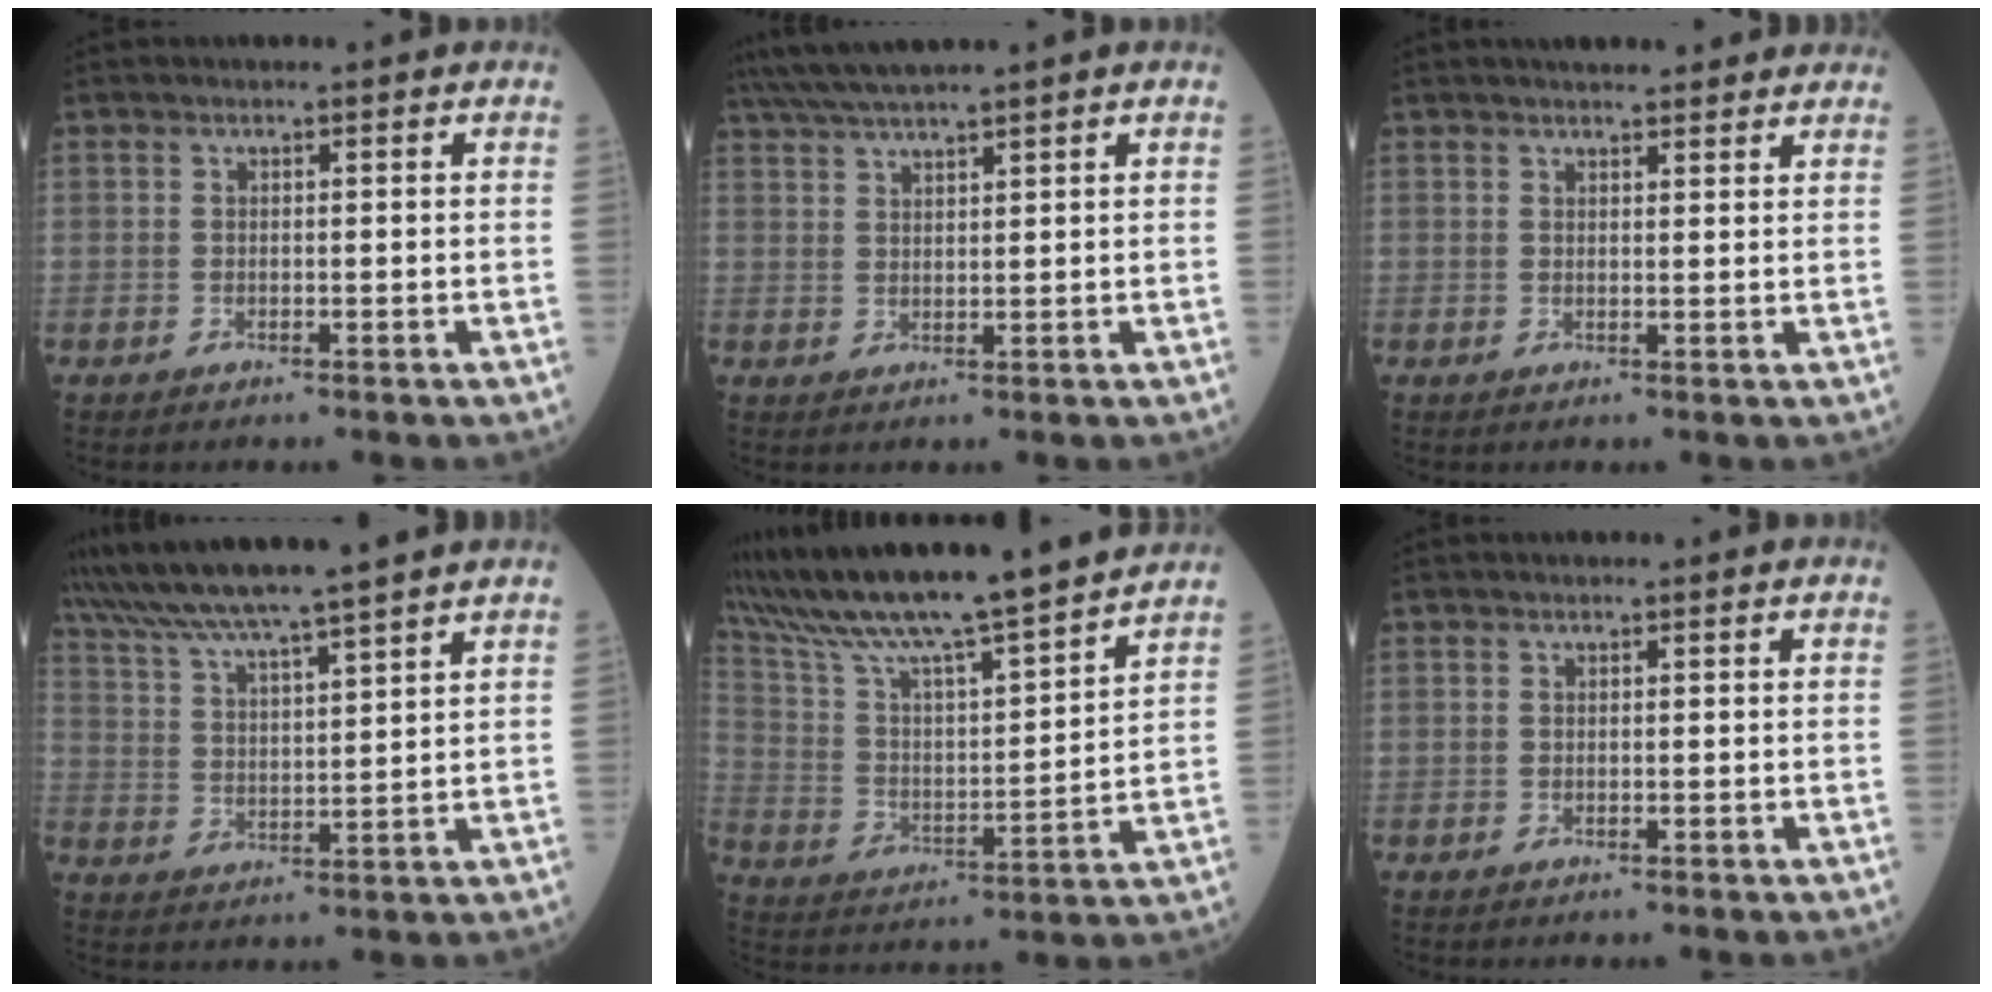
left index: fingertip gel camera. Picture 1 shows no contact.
{"total": 6.7, "force": [5.8, -0.9, 3.3], "torque": [-0.062, 0.021, 0.106]}
{"total": 7.6, "force": [6.6, 1.7, 3.4], "torque": [-0.042, 0.018, 0.081]}
{"total": 13.6, "force": [12.0, -1.7, 6.2], "torque": [-0.115, 0.008, 0.195]}
{"total": 20.5, "force": [18.3, -0.5, 9.3], "torque": [-0.176, -0.009, 0.302]}
{"total": 0.0}